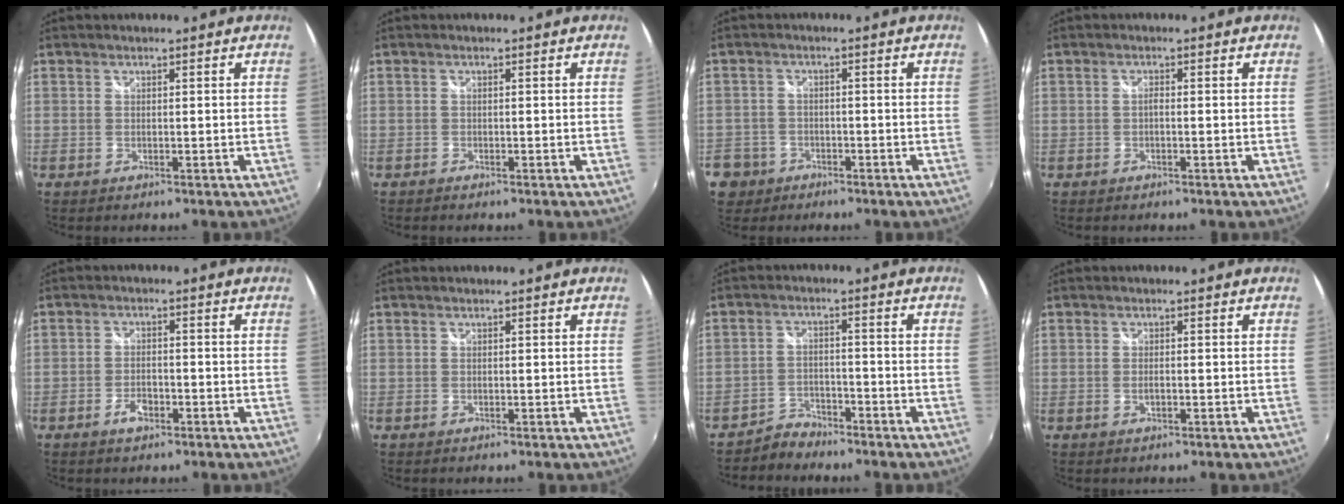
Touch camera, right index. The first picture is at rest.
{"total": 0.6, "force": [-0.6, 0.2, 0.2], "torque": [-0.007, -0.003, -0.012]}
{"total": 3.8, "force": [-1.3, 3.5, 0.7], "torque": [-0.024, 0.009, -0.011]}
{"total": 0.7, "force": [-0.3, 0.2, 0.6], "torque": [-0.013, 0.003, -0.006]}
{"total": 3.5, "force": [-2.0, 1.8, 2.3], "torque": [-0.049, -0.001, -0.036]}
{"total": 0.0}
{"total": 4.3, "force": [-4.0, 1.6, 0.3], "torque": [-0.014, 0.009, -0.074]}
{"total": 1.2, "force": [-0.4, 0.6, 1.0], "torque": [-0.020, -0.002, -0.006]}